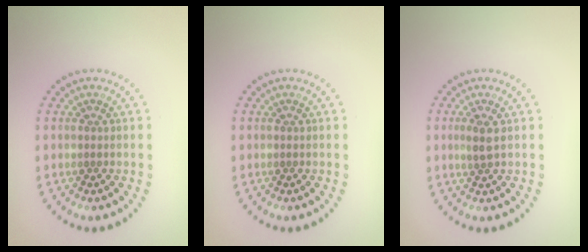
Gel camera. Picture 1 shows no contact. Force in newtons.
{"total": 0.0}
{"total": 1.5, "press": 1.3, "slide": 0.6}